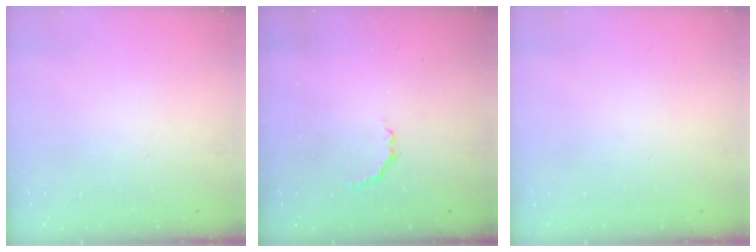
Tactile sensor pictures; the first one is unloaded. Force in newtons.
{"total": 2.8, "press": 2.6, "slide": 0.9}
{"total": 0.0}